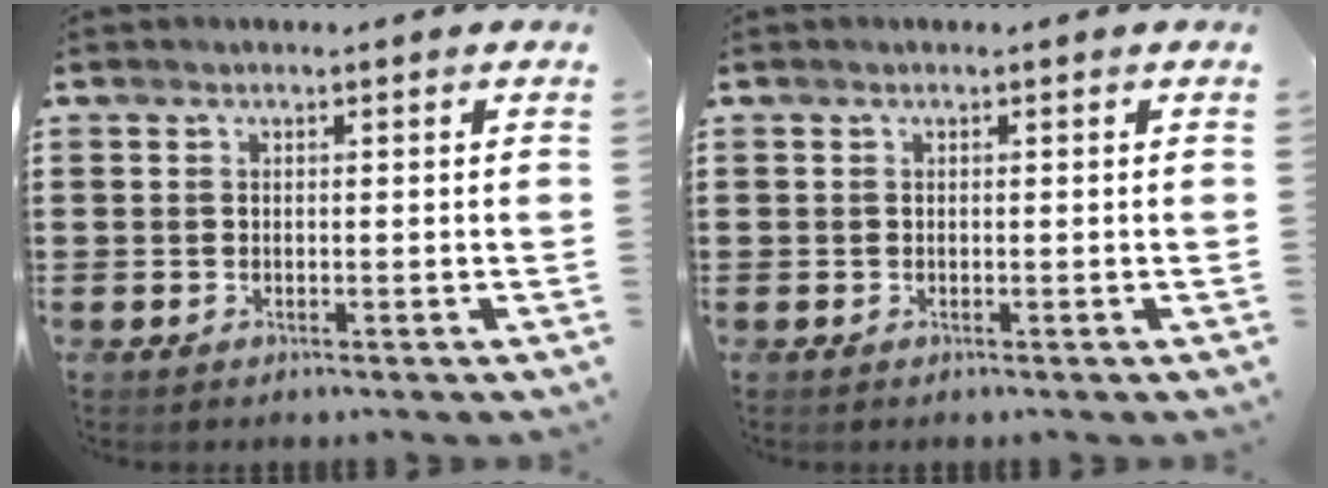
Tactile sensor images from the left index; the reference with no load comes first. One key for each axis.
{"total": 0.0}